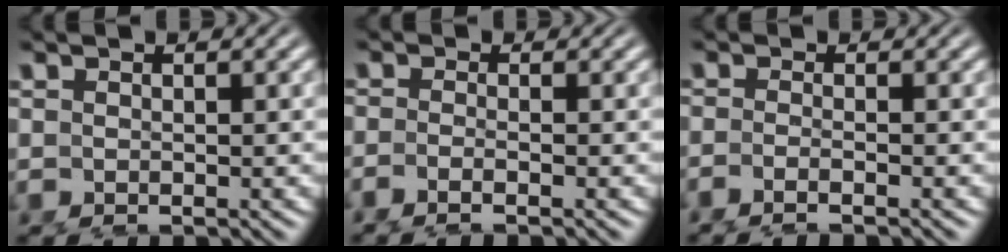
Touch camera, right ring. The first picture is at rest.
{"total": 2.6, "force": [-2.0, 0.5, 1.7], "torque": [-0.035, -0.001, -0.039]}
{"total": 3.0, "force": [-2.4, 0.4, 1.7], "torque": [-0.035, -0.001, -0.044]}